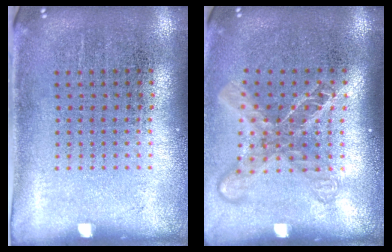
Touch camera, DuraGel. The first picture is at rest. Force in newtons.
{"total": 1.8, "press": 1.4, "slide": 1.2}